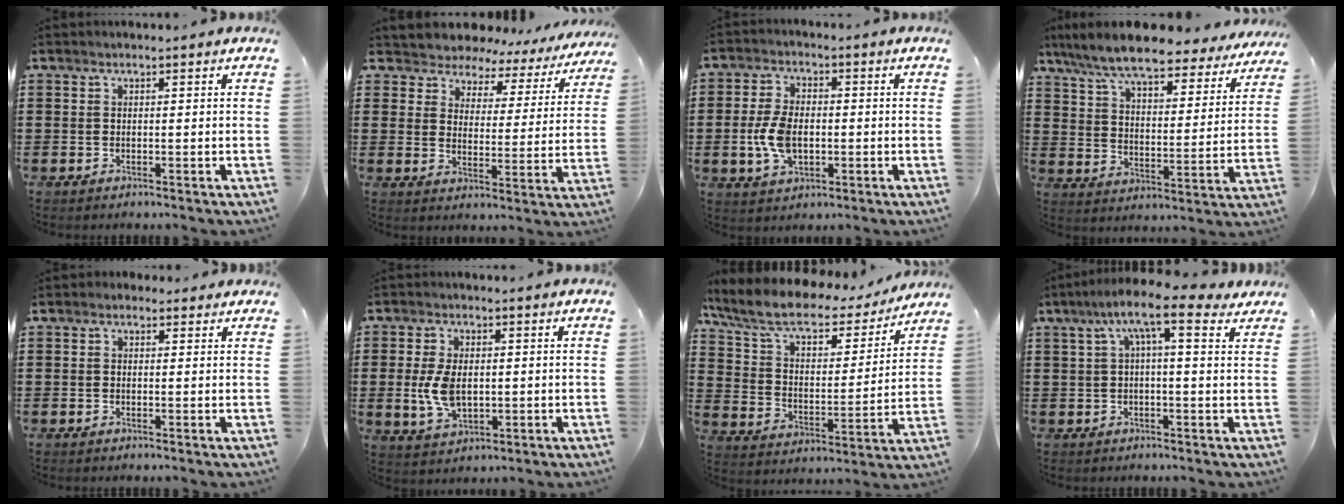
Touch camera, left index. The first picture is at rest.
{"total": 4.4, "force": [4.2, 1.3, -0.1], "torque": [-0.030, -0.030, 0.069]}
{"total": 7.0, "force": [-0.7, 4.2, 5.5], "torque": [-0.134, 0.000, -0.019]}
{"total": 9.4, "force": [8.3, 1.1, 4.2], "torque": [-0.118, -0.042, 0.143]}
{"total": 1.1, "force": [0.7, 0.8, 0.4], "torque": [-0.002, 0.002, 0.011]}
{"total": 6.6, "force": [0.0, 3.9, 5.3], "torque": [-0.130, 0.000, -0.005]}
{"total": 8.4, "force": [6.5, 2.9, 4.5], "torque": [-0.113, -0.035, 0.112]}
{"total": 8.3, "force": [4.3, 1.6, 7.0], "torque": [-0.138, -0.005, 0.070]}